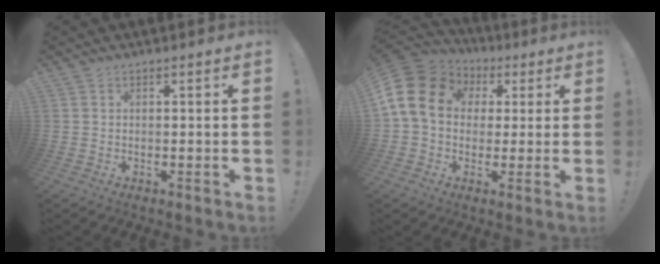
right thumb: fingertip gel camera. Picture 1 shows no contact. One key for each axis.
{"total": 16.1, "fx": 3.7, "fy": 12.4, "fz": 9.5, "tx": -0.167, "ty": -0.002, "tz": 0.070}